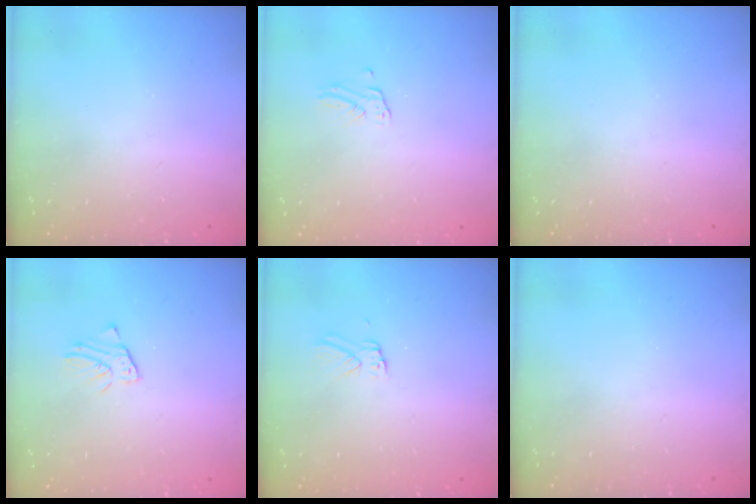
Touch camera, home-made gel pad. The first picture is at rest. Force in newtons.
{"total": 1.2, "press": 1.2, "slide": 0.0}
{"total": 0.0}
{"total": 1.2, "press": 1.2, "slide": 0.1}
{"total": 2.9, "press": 2.9, "slide": 0.2}
{"total": 0.0}